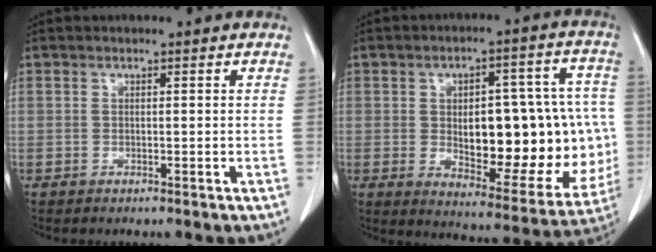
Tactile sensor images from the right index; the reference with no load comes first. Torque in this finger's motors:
{"motor_torque": [1.32, -0.66, 0.40, 0.09]}